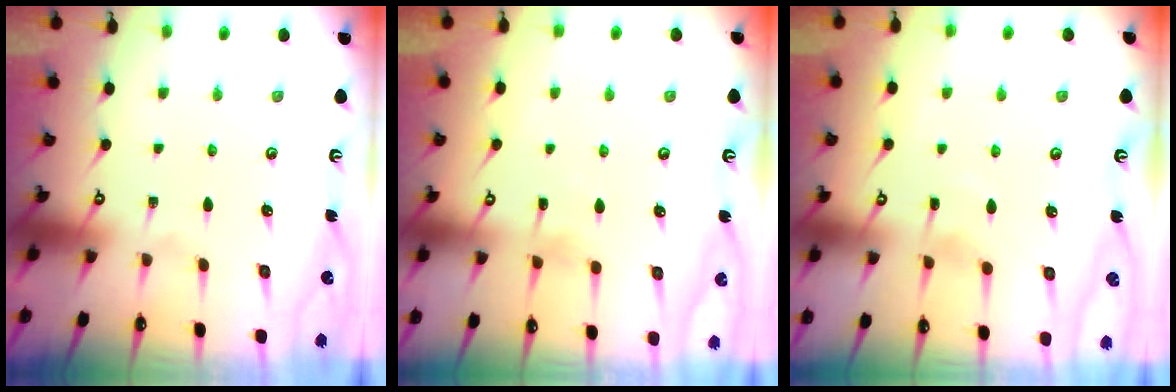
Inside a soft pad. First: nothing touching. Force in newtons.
{"total": 5.9, "press": 5.9, "slide": 0.4}
{"total": 5.6, "press": 5.5, "slide": 0.7}